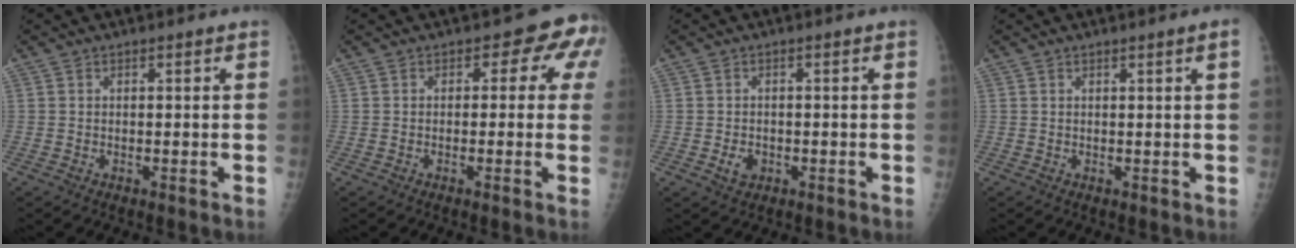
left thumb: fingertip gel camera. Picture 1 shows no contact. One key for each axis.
{"total": 4.9, "fx": 1.1, "fy": 3.2, "fz": 3.5, "tx": 0.006, "ty": 0.008, "tz": -0.004}
{"total": 2.2, "fx": -0.8, "fy": 1.7, "fz": 1.1, "tx": -0.006, "ty": 0.005, "tz": -0.010}
{"total": 1.6, "fx": 0.7, "fy": -0.6, "fz": 1.3, "tx": -0.026, "ty": -0.006, "tz": 0.016}